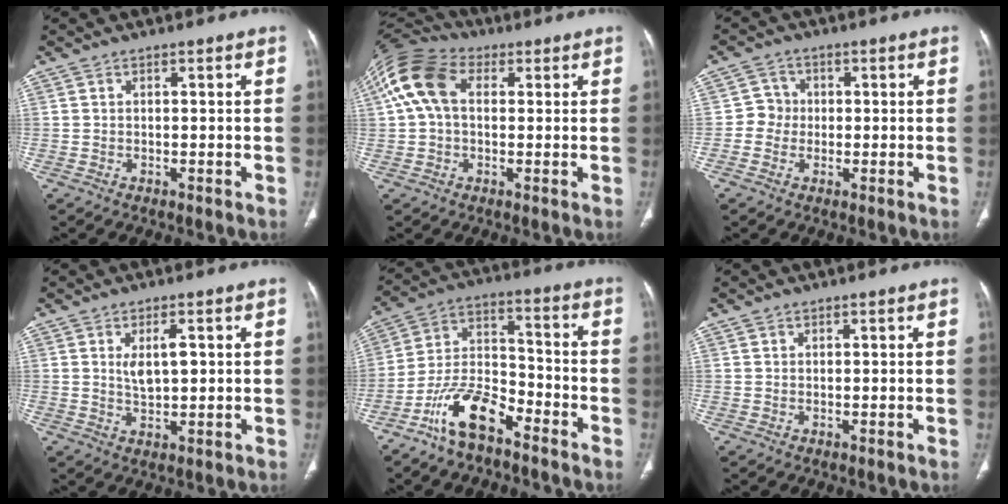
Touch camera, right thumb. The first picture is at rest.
{"total": 11.9, "force": [2.6, 7.9, 8.5], "torque": [-0.178, 0.038, 0.039]}
{"total": 3.6, "force": [-0.3, 3.5, 0.5], "torque": [0.018, 0.011, -0.014]}
{"total": 4.5, "force": [1.1, 1.9, 4.0], "torque": [-0.066, -0.009, 0.024]}
{"total": 12.1, "force": [-8.1, 5.2, 7.4], "torque": [-0.142, 0.061, -0.158]}
{"total": 0.6, "force": [0.4, 0.4, 0.1], "torque": [0.001, -0.002, 0.006]}